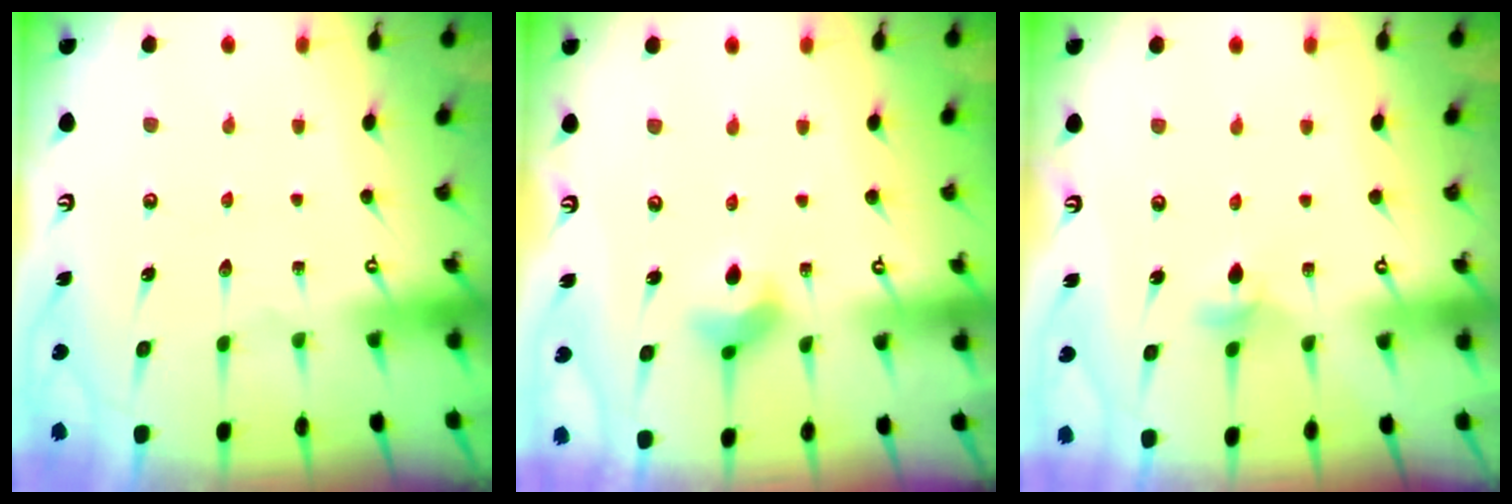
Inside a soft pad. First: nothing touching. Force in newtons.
{"total": 7.0, "press": 7.0, "slide": 0.5}
{"total": 3.9, "press": 3.9, "slide": 0.5}